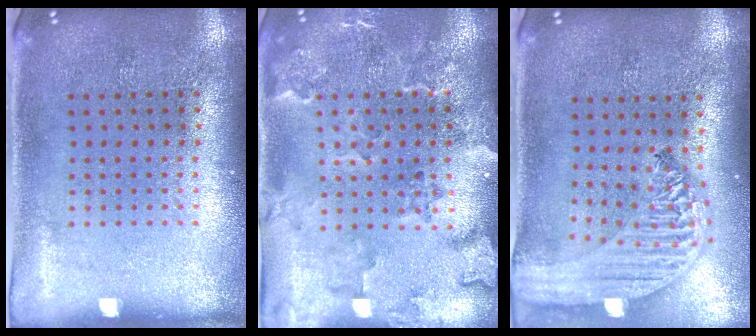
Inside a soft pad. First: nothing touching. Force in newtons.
{"total": 2.5, "press": 2.2, "slide": 1.1}
{"total": 2.5, "press": 2.1, "slide": 1.3}